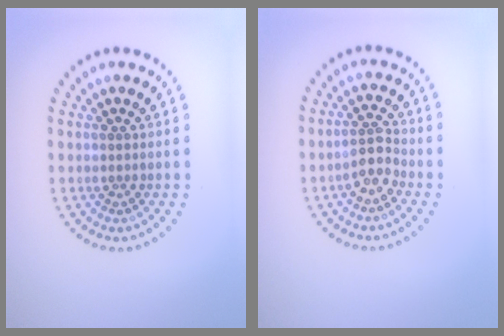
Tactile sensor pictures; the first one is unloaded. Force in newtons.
{"total": 2.5, "press": 2.2, "slide": 1.2}